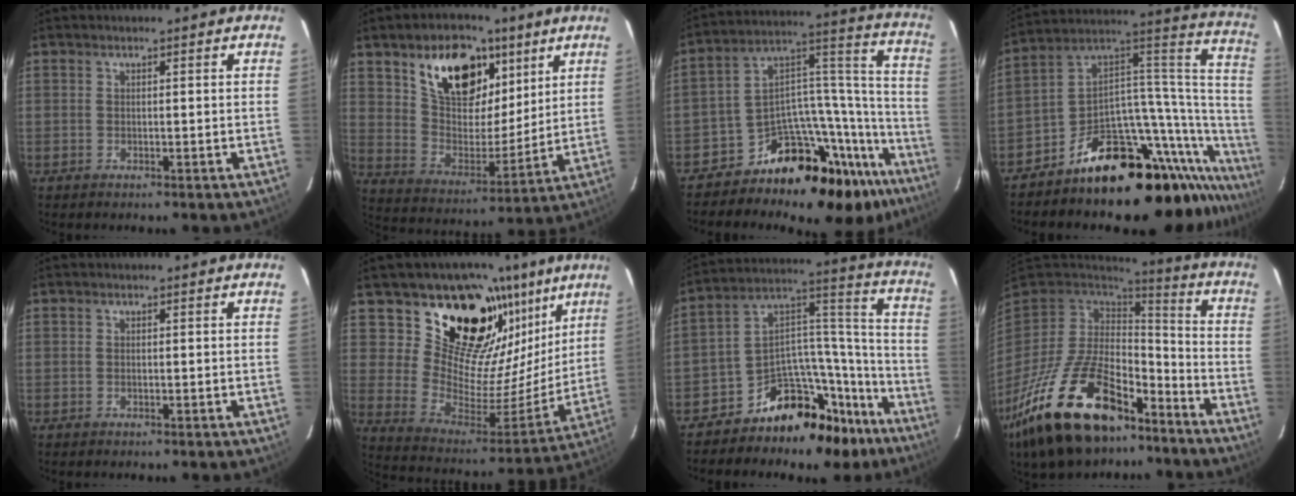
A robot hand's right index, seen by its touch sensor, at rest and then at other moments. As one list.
[{"total": 18.7, "force": [10.0, 10.5, 11.9], "torque": [-0.208, 0.024, 0.185]}, {"total": 24.1, "force": [-19.1, 11.1, 9.7], "torque": [-0.091, 0.092, -0.281]}, {"total": 29.1, "force": [-20.8, 12.0, 16.5], "torque": [-0.171, 0.067, -0.325]}, {"total": 0.5, "force": [-0.1, 0.3, 0.4], "torque": [-0.008, 0.001, -0.002]}, {"total": 26.2, "force": [16.5, 16.1, 12.4], "torque": [-0.214, -0.037, 0.291]}, {"total": 17.8, "force": [-13.5, 9.7, 6.4], "torque": [-0.094, 0.093, -0.192]}, {"total": 27.8, "force": [-17.3, 13.2, 17.2], "torque": [-0.345, -0.023, -0.276]}]